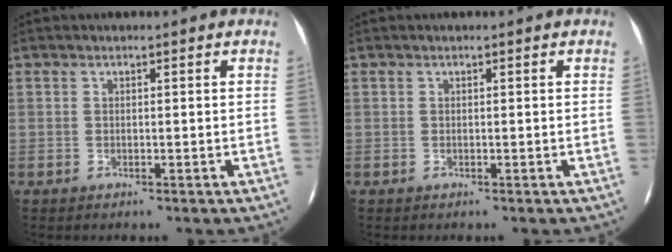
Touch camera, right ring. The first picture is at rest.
{"total": 0.0}